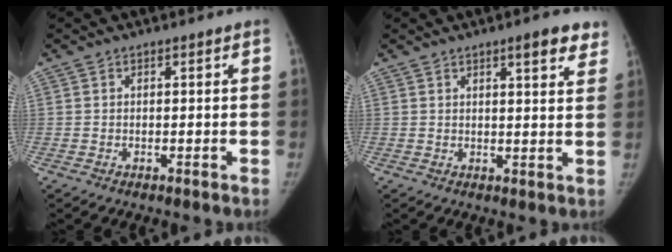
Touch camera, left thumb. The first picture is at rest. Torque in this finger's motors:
{"motor_torque": [0.54, -0.39, 0.62, -0.69, 0.08]}